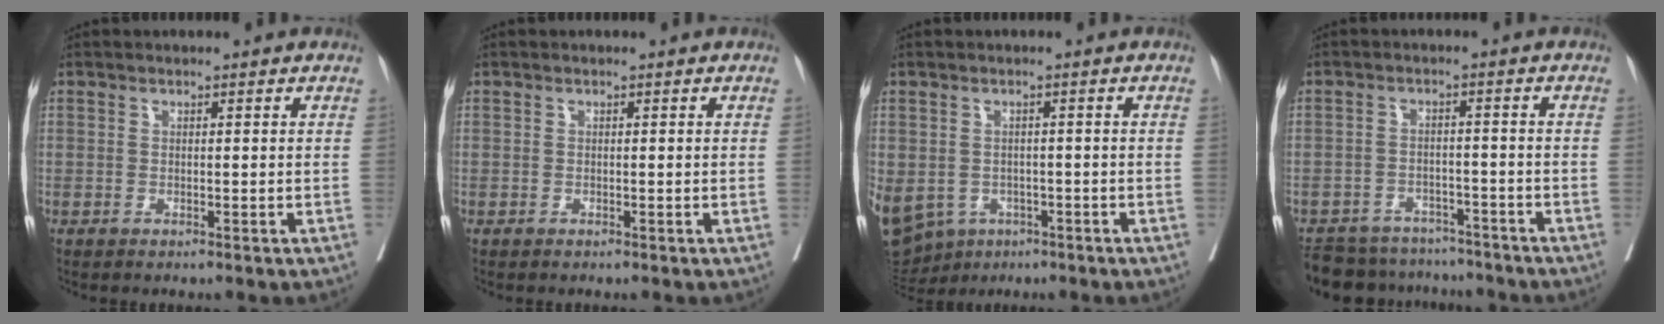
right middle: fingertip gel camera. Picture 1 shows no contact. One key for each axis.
{"total": 0.0}
{"total": 24.0, "fx": -9.7, "fy": 19.4, "fz": 10.3, "tx": -0.374, "ty": -0.022, "tz": -0.135}
{"total": 12.0, "fx": -10.9, "fy": 4.5, "fz": 2.1, "tx": -0.044, "ty": 0.009, "tz": -0.145}